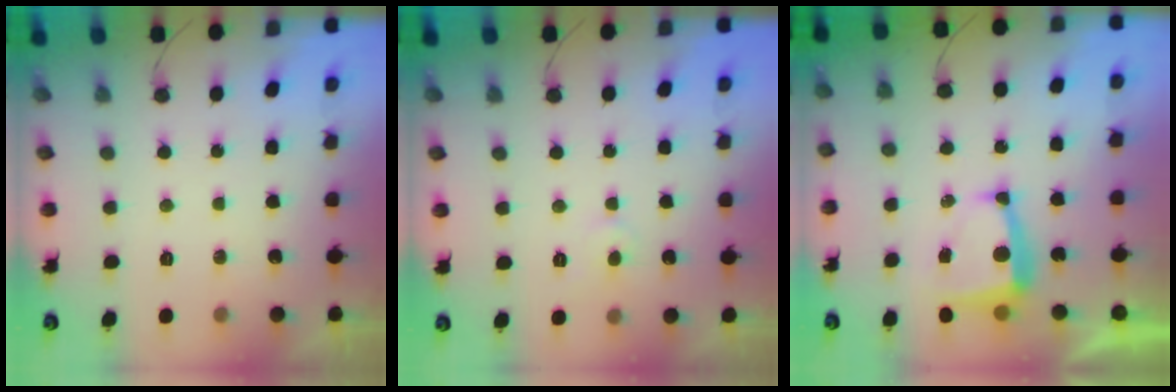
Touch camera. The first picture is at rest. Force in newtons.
{"total": 2.9, "press": 2.9, "slide": 0.2}
{"total": 6.5, "press": 6.4, "slide": 0.5}